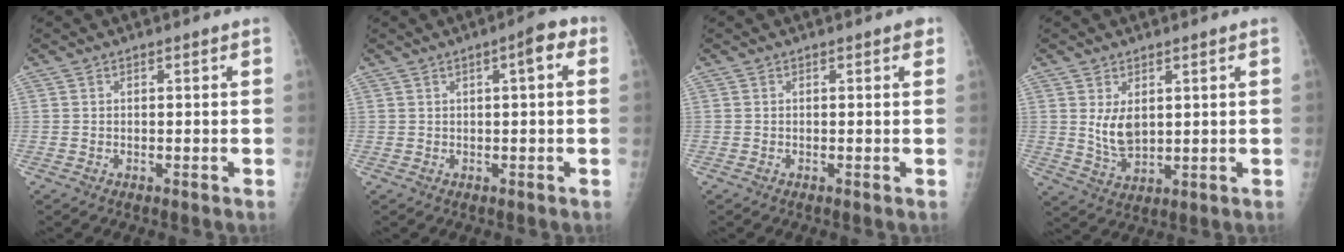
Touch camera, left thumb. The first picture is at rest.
{"total": 5.6, "force": [1.8, 1.7, 5.0], "torque": [-0.064, 0.014, 0.018]}
{"total": 1.3, "force": [0.7, 0.4, 1.0], "torque": [-0.012, 0.000, 0.005]}
{"total": 5.7, "force": [1.6, 3.2, 4.4], "torque": [-0.069, -0.019, 0.042]}